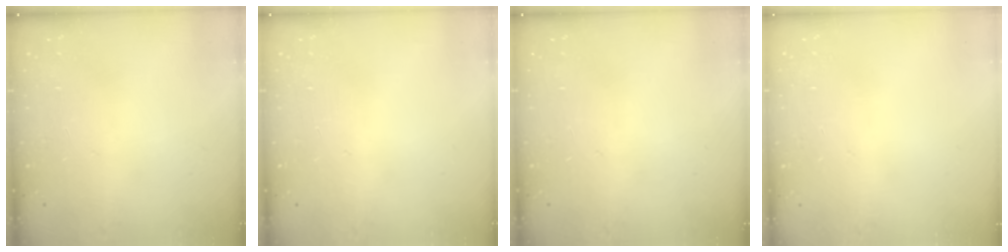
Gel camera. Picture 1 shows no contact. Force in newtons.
{"total": 0.0}
{"total": 0.0}
{"total": 0.0}